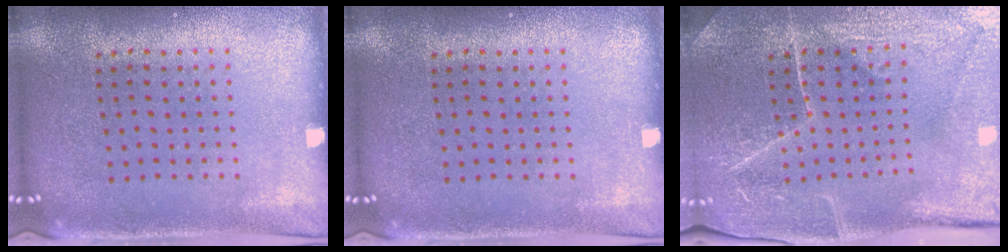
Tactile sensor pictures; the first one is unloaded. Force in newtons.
{"total": 0.0}
{"total": 4.0, "press": 4.0, "slide": 0.6}